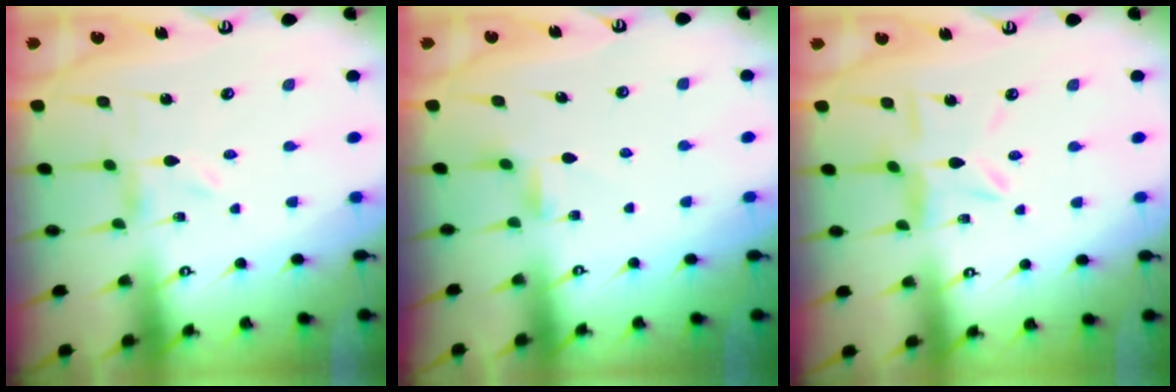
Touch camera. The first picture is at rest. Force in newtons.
{"total": 3.7, "press": 3.7, "slide": 0.6}
{"total": 8.0, "press": 7.9, "slide": 0.8}